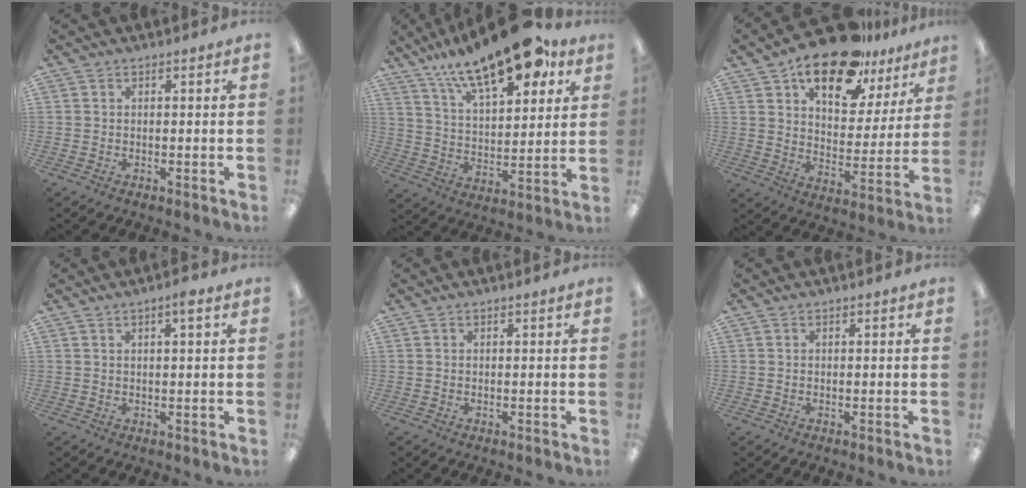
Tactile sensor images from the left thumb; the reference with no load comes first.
{"total": 20.5, "force": [14.2, 7.7, 12.6], "torque": [-0.208, -0.076, 0.242]}
{"total": 18.2, "force": [13.2, 8.1, 9.6], "torque": [-0.156, -0.071, 0.228]}
{"total": 2.5, "force": [1.3, 0.4, 2.1], "torque": [-0.035, 0.001, 0.019]}
{"total": 0.0}
{"total": 0.0}